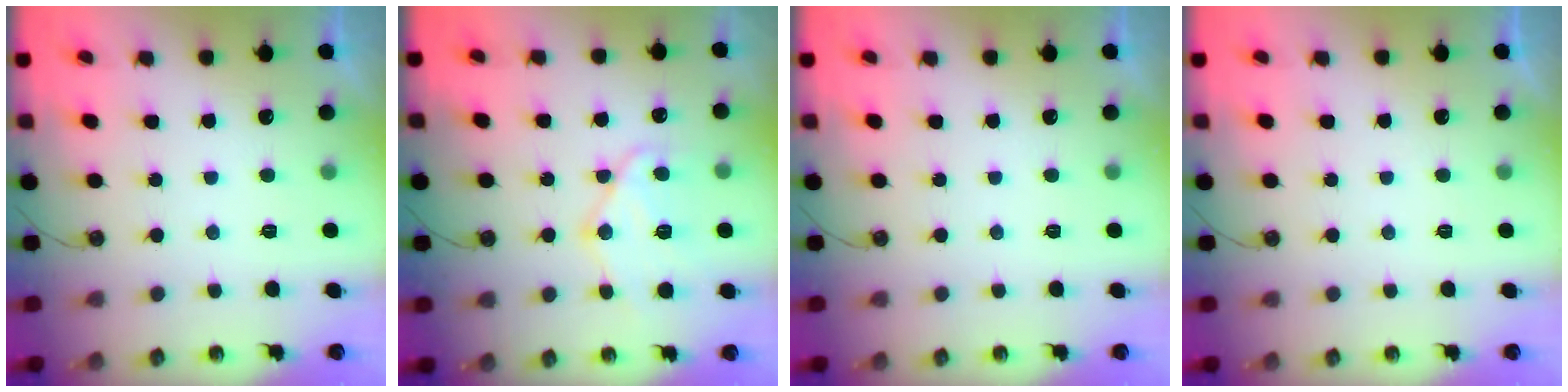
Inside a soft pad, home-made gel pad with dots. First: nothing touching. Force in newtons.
{"total": 13.9, "press": 13.8, "slide": 1.4}
{"total": 0.0}
{"total": 0.0}